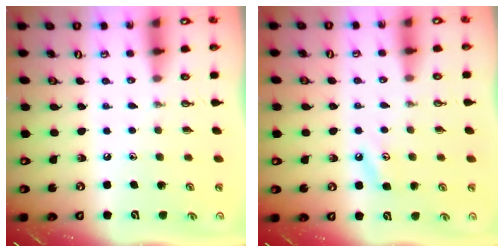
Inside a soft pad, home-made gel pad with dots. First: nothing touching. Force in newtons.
{"total": 3.8, "press": 3.8, "slide": 0.4}